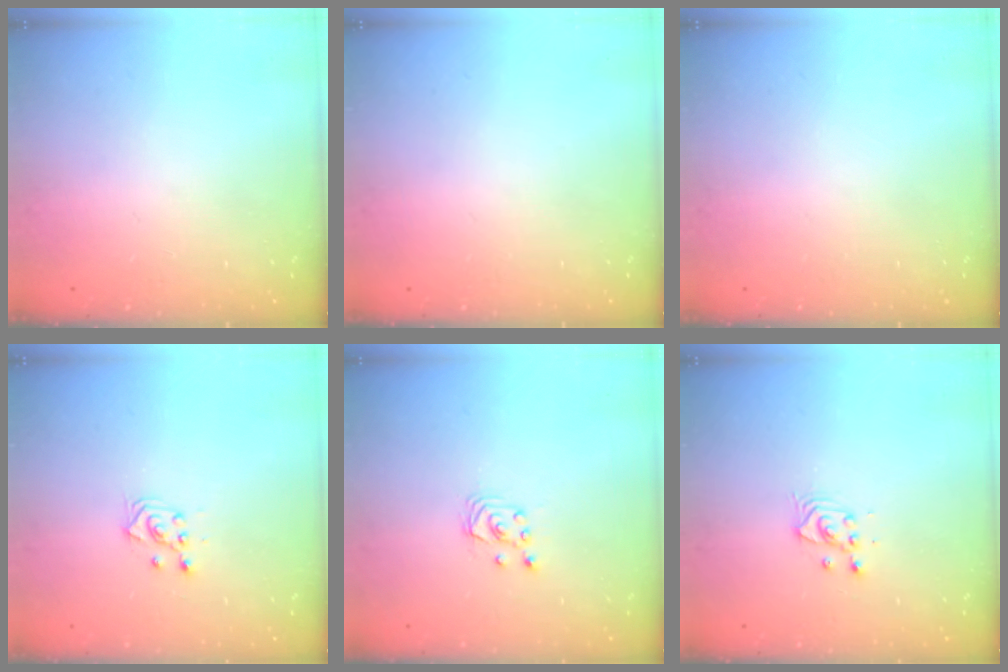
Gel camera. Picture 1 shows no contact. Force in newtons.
{"total": 0.0}
{"total": 0.0}
{"total": 3.1, "press": 3.0, "slide": 0.9}
{"total": 2.6, "press": 2.6, "slide": 0.3}
{"total": 3.7, "press": 3.7, "slide": 0.3}